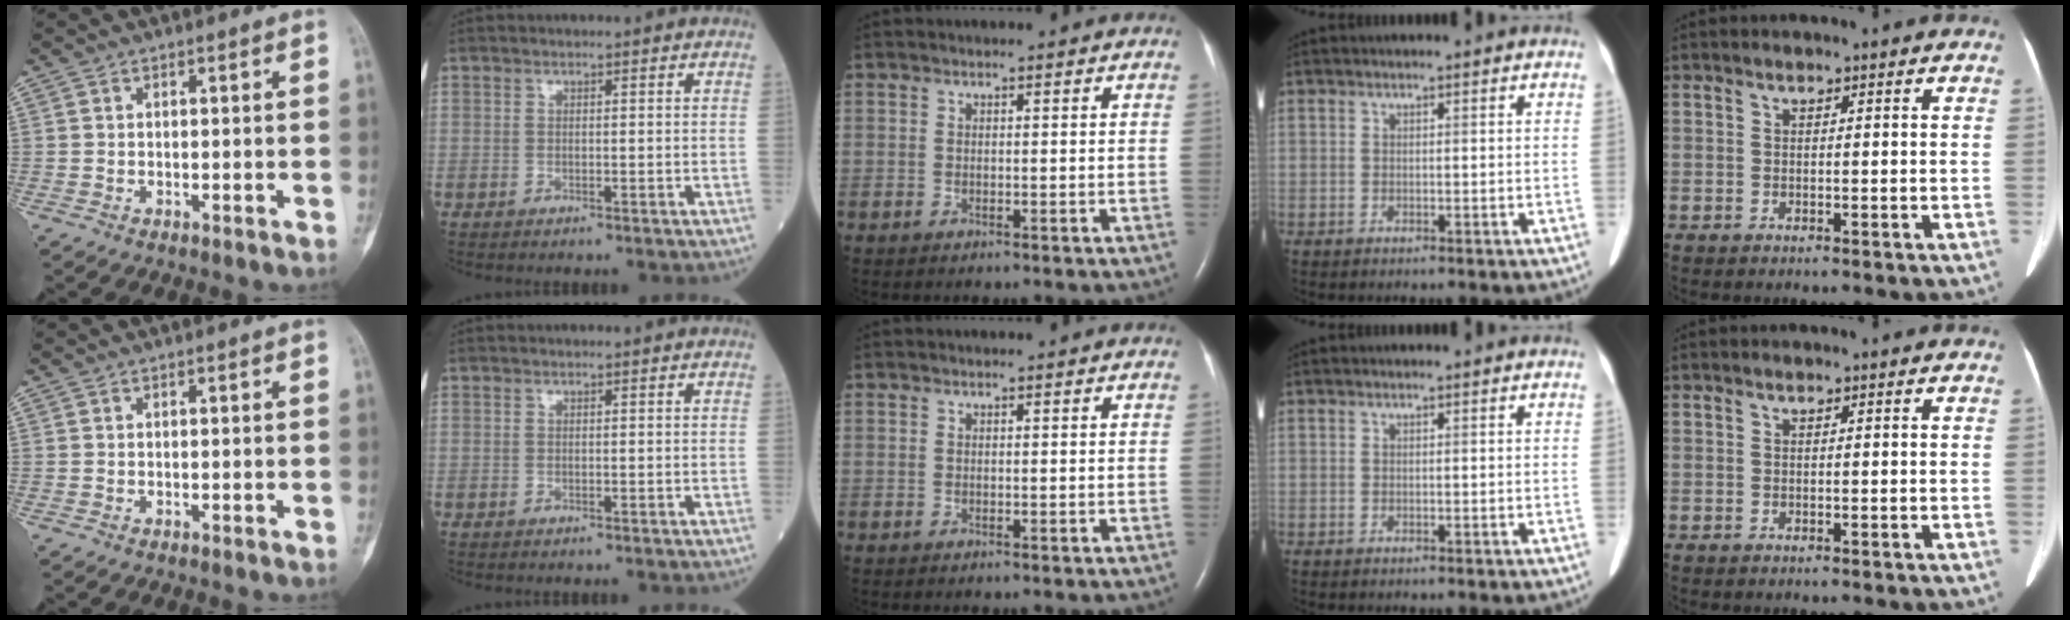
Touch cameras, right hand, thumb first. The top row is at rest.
{}